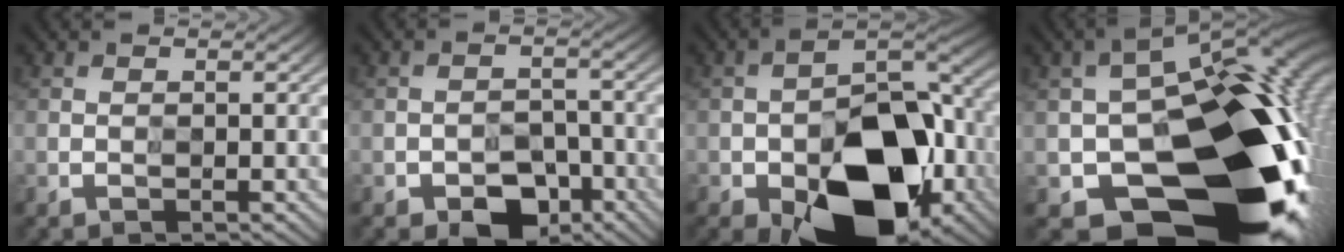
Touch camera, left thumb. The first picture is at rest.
{"total": 4.5, "force": [-3.4, 2.5, 1.6], "torque": [-0.011, 0.005, -0.060]}
{"total": 16.3, "force": [-8.2, 8.9, 10.9], "torque": [-0.143, -0.008, -0.139]}
{"total": 20.5, "force": [-7.1, 13.4, 13.8], "torque": [-0.204, -0.052, -0.084]}